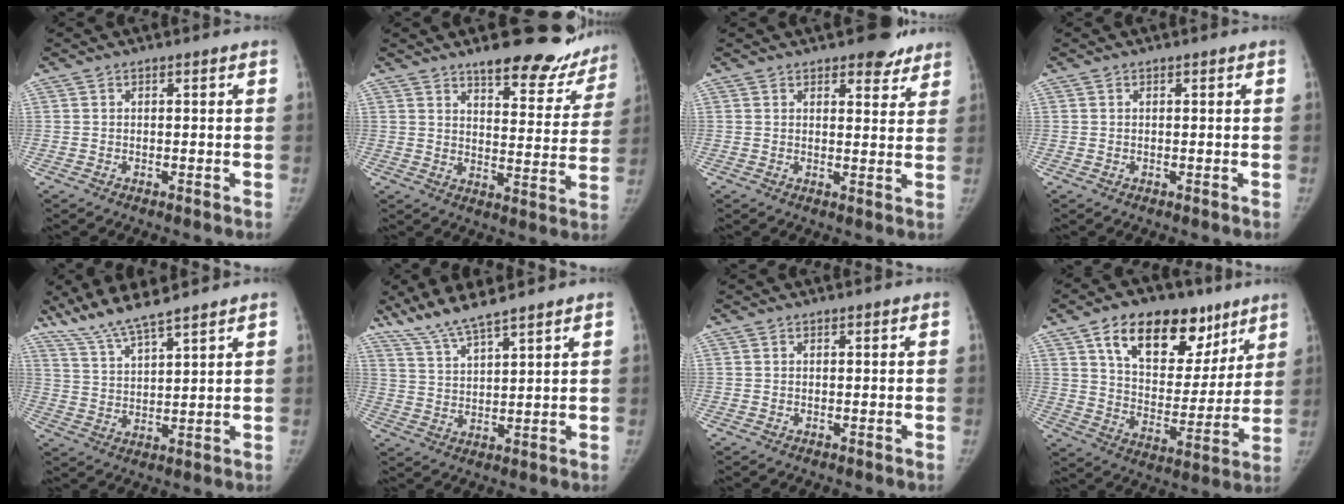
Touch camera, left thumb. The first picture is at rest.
{"total": 17.6, "force": [14.4, 6.3, 7.9], "torque": [-0.043, -0.095, 0.173]}
{"total": 5.7, "force": [4.4, 2.7, 2.5], "torque": [0.000, -0.025, 0.055]}
{"total": 0.0}
{"total": 9.4, "force": [7.9, 1.0, 5.0], "torque": [-0.096, -0.029, 0.158]}
{"total": 8.8, "force": [7.3, 1.0, 4.8], "torque": [-0.094, -0.027, 0.148]}
{"total": 0.0}
{"total": 21.8, "force": [12.0, 12.7, 13.0], "torque": [-0.151, -0.033, 0.193]}